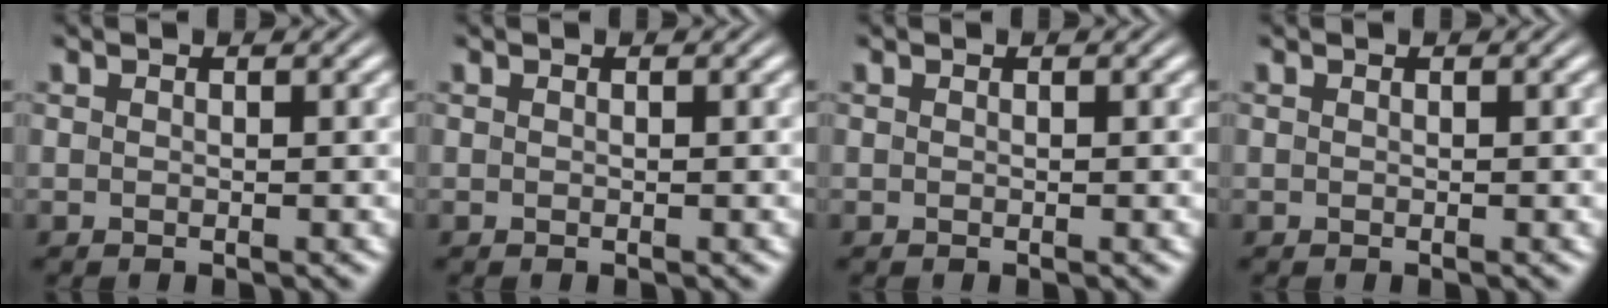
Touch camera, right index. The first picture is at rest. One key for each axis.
{"total": 0.0}
{"total": 0.0}
{"total": 0.0}